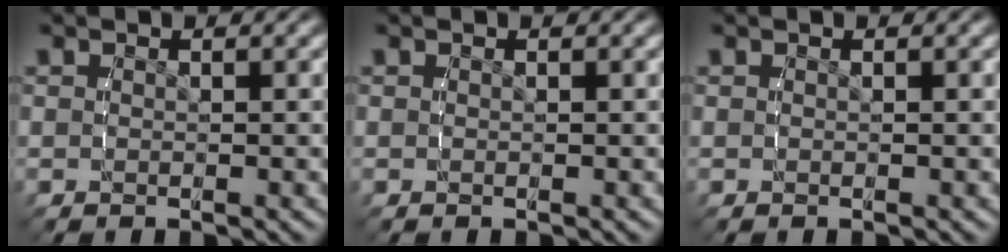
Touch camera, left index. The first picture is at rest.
{"total": 0.0}
{"total": 0.0}